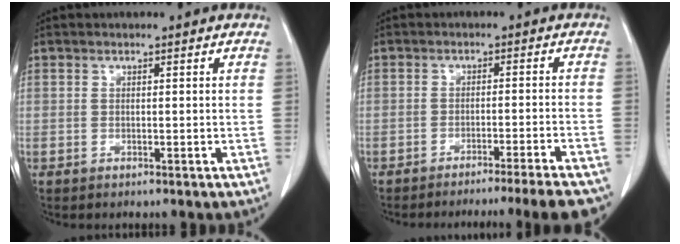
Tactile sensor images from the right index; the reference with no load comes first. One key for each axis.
{"total": 12.5, "fx": -11.0, "fy": -0.5, "fz": 5.9, "tx": -0.037, "ty": -0.012, "tz": -0.136}